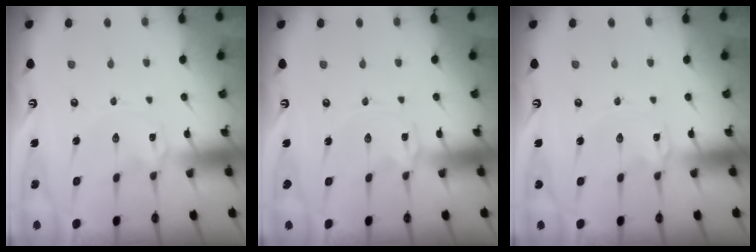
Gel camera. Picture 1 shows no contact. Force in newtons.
{"total": 0.0}
{"total": 0.9, "press": 0.9, "slide": 0.1}